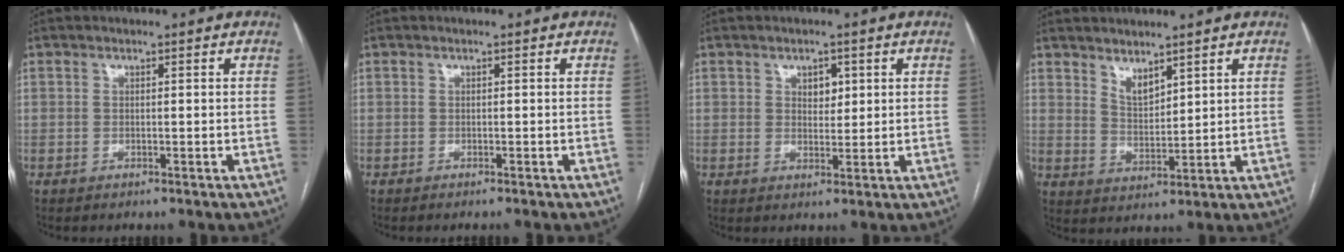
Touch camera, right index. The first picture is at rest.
{"total": 1.2, "force": [-1.1, 0.2, 0.5], "torque": [-0.003, -0.002, -0.014]}
{"total": 2.7, "force": [1.1, 1.7, 1.7], "torque": [-0.021, 0.001, 0.018]}
{"total": 3.8, "force": [3.1, 1.3, 1.9], "torque": [-0.037, -0.009, 0.066]}